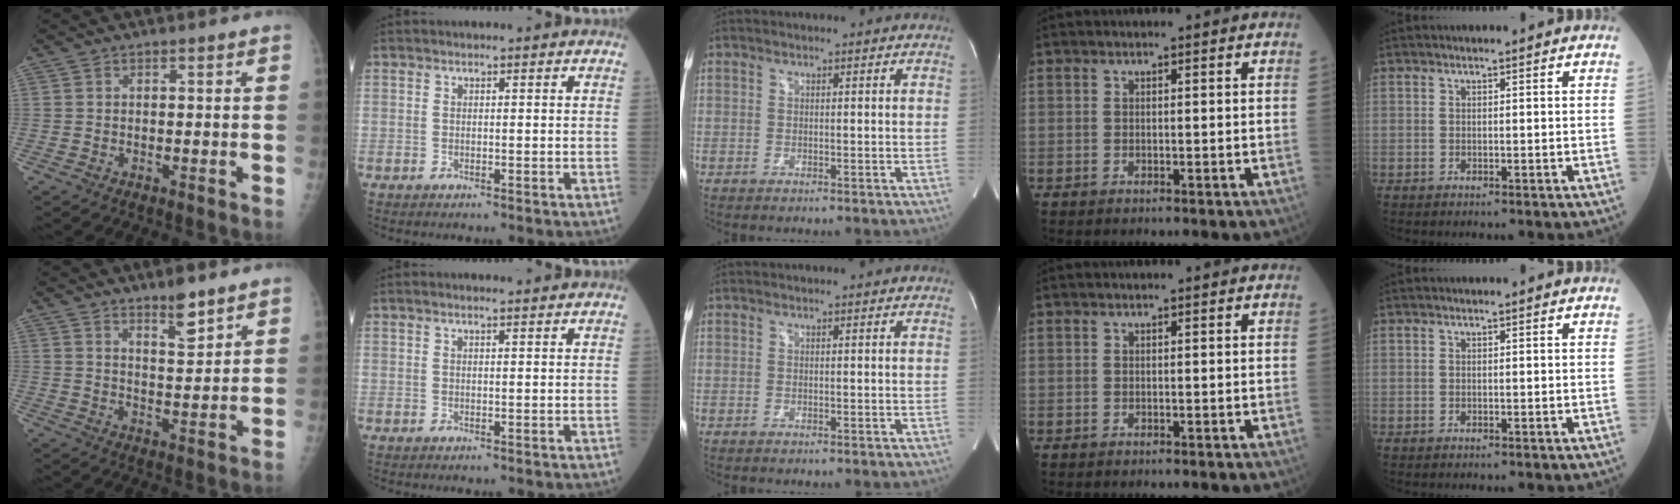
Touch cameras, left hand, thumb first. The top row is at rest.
{"thumb": {"total": 5.9, "force": [4.3, 1.4, 3.8], "torque": [-0.047, -0.035, 0.069]}, "index": {"total": 2.0, "force": [1.8, 0.0, 0.9], "torque": [-0.014, 0.015, 0.028]}}